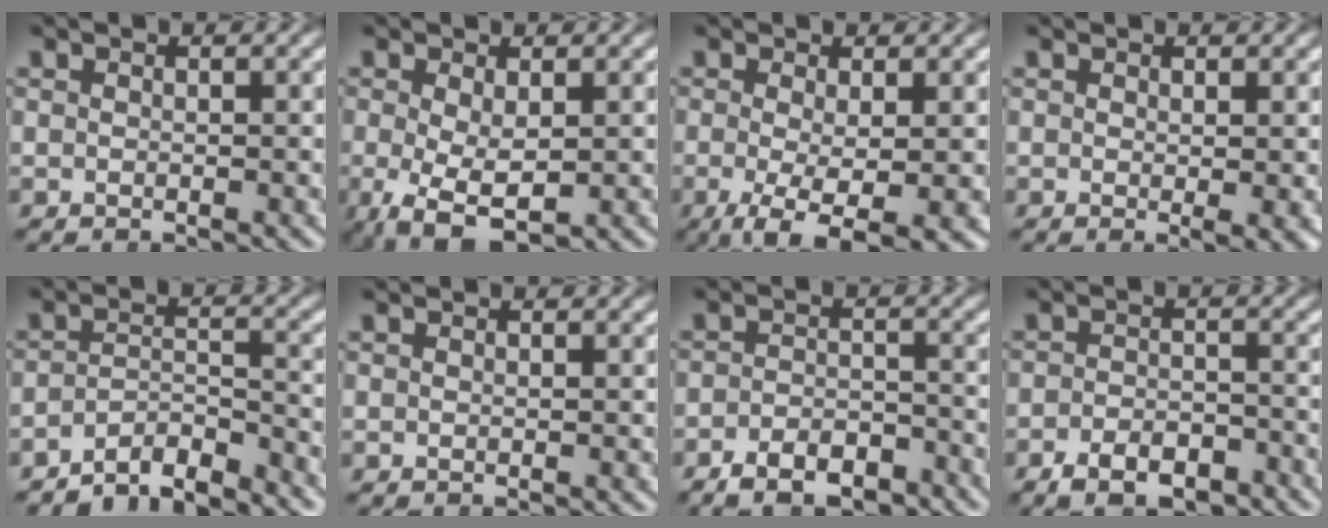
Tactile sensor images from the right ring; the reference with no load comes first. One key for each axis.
{"total": 6.8, "fx": -3.8, "fy": 3.4, "fz": 4.5, "tx": -0.102, "ty": -0.061, "tz": -0.030}
{"total": 6.4, "fx": -4.2, "fy": 2.1, "fz": 4.4, "tx": -0.097, "ty": -0.055, "tz": -0.040}
{"total": 1.4, "fx": 0.0, "fy": 0.0, "fz": 1.4, "tx": -0.019, "ty": -0.011, "tz": 0.004}
{"total": 6.9, "fx": -6.3, "fy": 2.0, "fz": 2.0, "tx": -0.040, "ty": -0.033, "tz": -0.096}
{"total": 0.0}
{"total": 5.0, "fx": -4.4, "fy": 1.8, "fz": 1.6, "tx": -0.015, "ty": -0.014, "tz": -0.071}
{"total": 4.4, "fx": -3.7, "fy": 1.6, "fz": 1.6, "tx": -0.015, "ty": -0.010, "tz": -0.061}